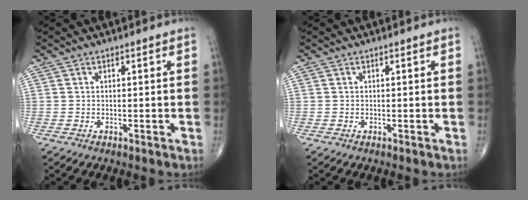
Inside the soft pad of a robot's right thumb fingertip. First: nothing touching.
{"total": 0.0}